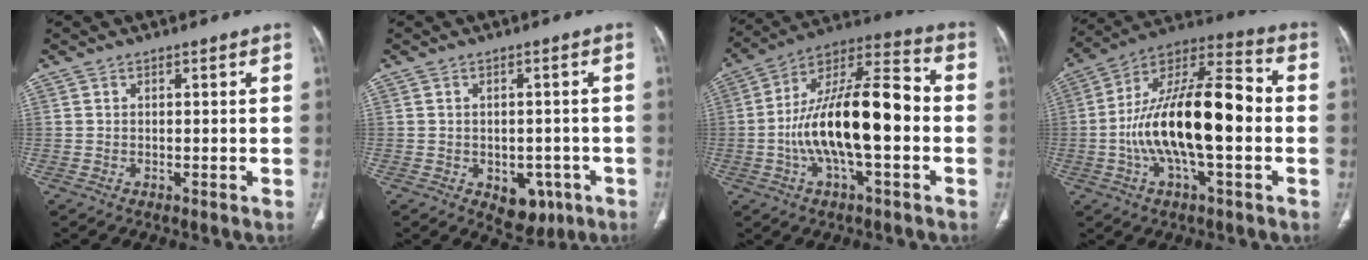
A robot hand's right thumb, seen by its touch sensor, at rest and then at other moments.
{"total": 6.7, "force": [-2.6, 4.5, 4.1], "torque": [-0.023, 0.010, -0.023]}
{"total": 20.9, "force": [-2.8, 7.9, 19.2], "torque": [-0.328, 0.043, -0.054]}
{"total": 22.3, "force": [-2.3, 8.4, 20.5], "torque": [-0.354, 0.040, -0.047]}